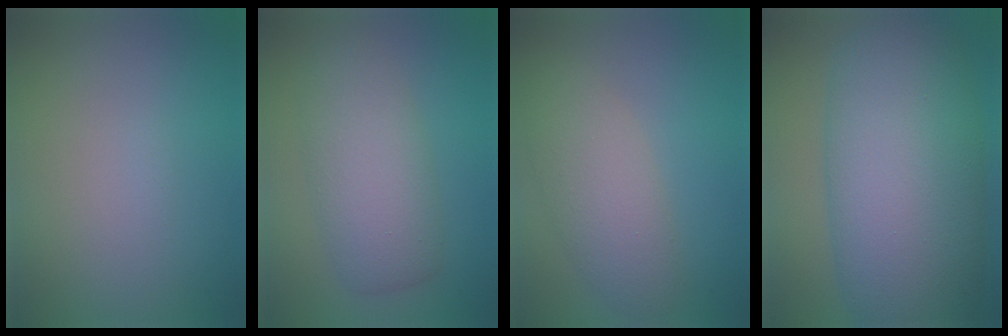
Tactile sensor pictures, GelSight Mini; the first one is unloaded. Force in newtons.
{"total": 5.2, "press": 5.2, "slide": 0.1}
{"total": 4.2, "press": 4.2, "slide": 0.2}
{"total": 13.7, "press": 13.7, "slide": 0.2}